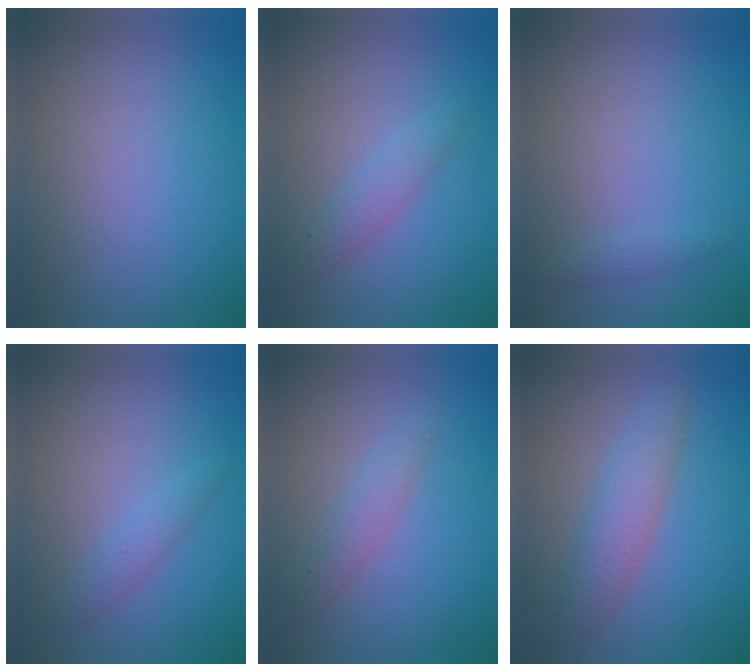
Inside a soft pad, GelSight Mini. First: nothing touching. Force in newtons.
{"total": 1.9, "press": 1.9, "slide": 0.0}
{"total": 0.8, "press": 0.8, "slide": 0.1}
{"total": 1.5, "press": 1.5, "slide": 0.0}
{"total": 1.8, "press": 1.8, "slide": 0.1}
{"total": 3.7, "press": 3.7, "slide": 0.1}